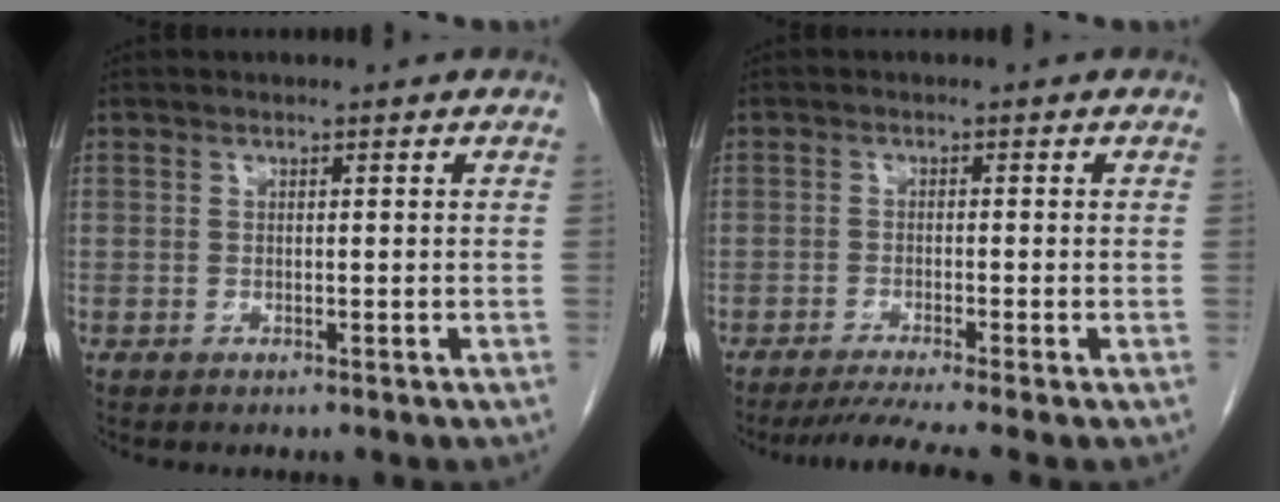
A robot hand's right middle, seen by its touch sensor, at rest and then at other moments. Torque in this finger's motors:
{"motor_torque": [0.03, -0.02, 0.01, 0.03]}